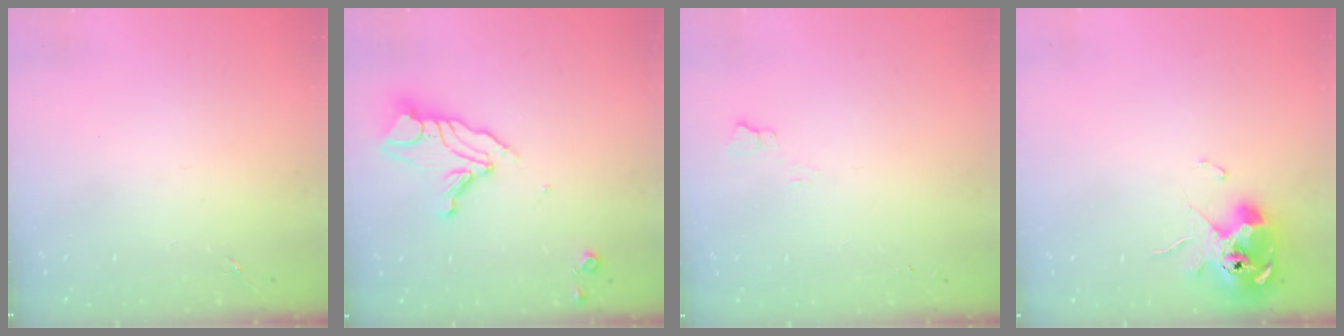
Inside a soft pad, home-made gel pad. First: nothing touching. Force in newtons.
{"total": 12.2, "press": 12.1, "slide": 1.2}
{"total": 4.6, "press": 4.5, "slide": 0.6}
{"total": 10.4, "press": 10.3, "slide": 1.4}